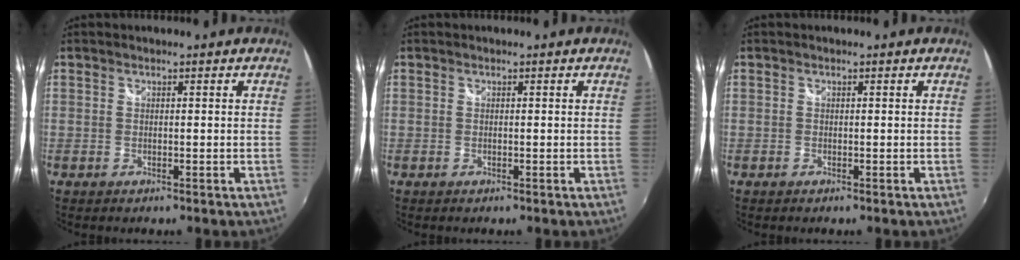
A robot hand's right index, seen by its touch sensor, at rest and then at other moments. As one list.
[{"total": 0.0}, {"total": 0.0}]